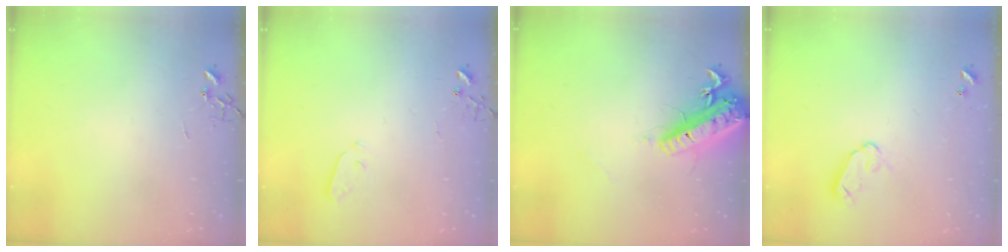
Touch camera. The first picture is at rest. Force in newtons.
{"total": 3.7, "press": 3.7, "slide": 0.1}
{"total": 18.1, "press": 17.7, "slide": 3.6}
{"total": 6.2, "press": 6.2, "slide": 0.6}